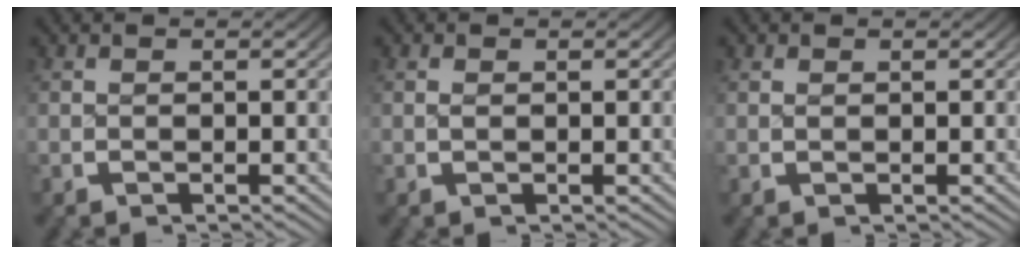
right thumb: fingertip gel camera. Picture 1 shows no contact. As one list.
[{"total": 0.0}, {"total": 0.0}]